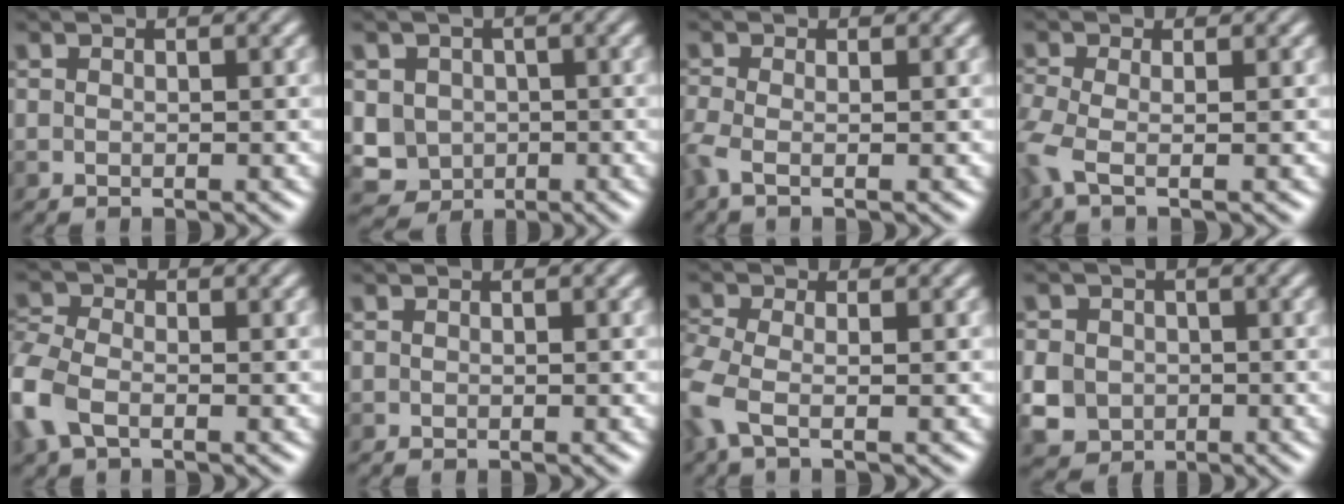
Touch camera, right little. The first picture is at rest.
{"total": 5.8, "force": [0.4, 5.4, 2.2], "torque": [-0.045, 0.029, -0.014]}
{"total": 1.7, "force": [-0.7, 0.6, 1.4], "torque": [-0.045, 0.005, -0.019]}
{"total": 2.9, "force": [-0.8, 1.1, 2.5], "torque": [-0.077, 0.006, -0.023]}
{"total": 5.0, "force": [-1.6, 3.0, 3.6], "torque": [-0.105, 0.007, -0.044]}
{"total": 0.0}
{"total": 3.5, "force": [-1.1, 1.5, 2.9], "torque": [-0.087, 0.007, -0.030]}
{"total": 7.0, "force": [-1.3, 6.4, 2.5], "torque": [-0.067, 0.007, -0.048]}